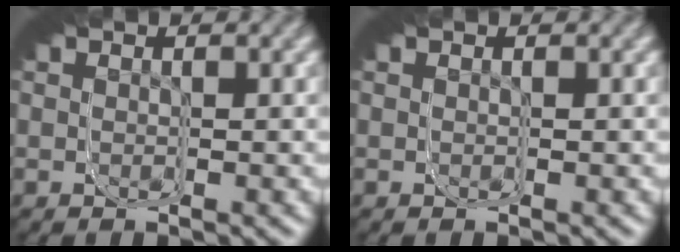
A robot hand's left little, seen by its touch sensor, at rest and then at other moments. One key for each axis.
{"total": 0.0}